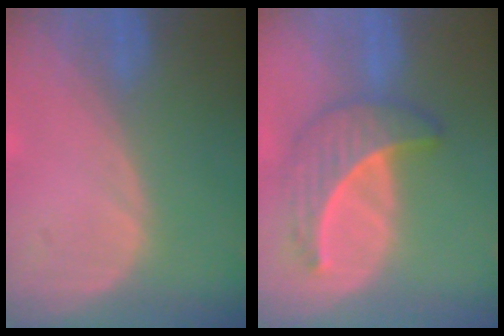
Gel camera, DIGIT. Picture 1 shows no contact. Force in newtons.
{"total": 6.9, "press": 6.2, "slide": 3.0}